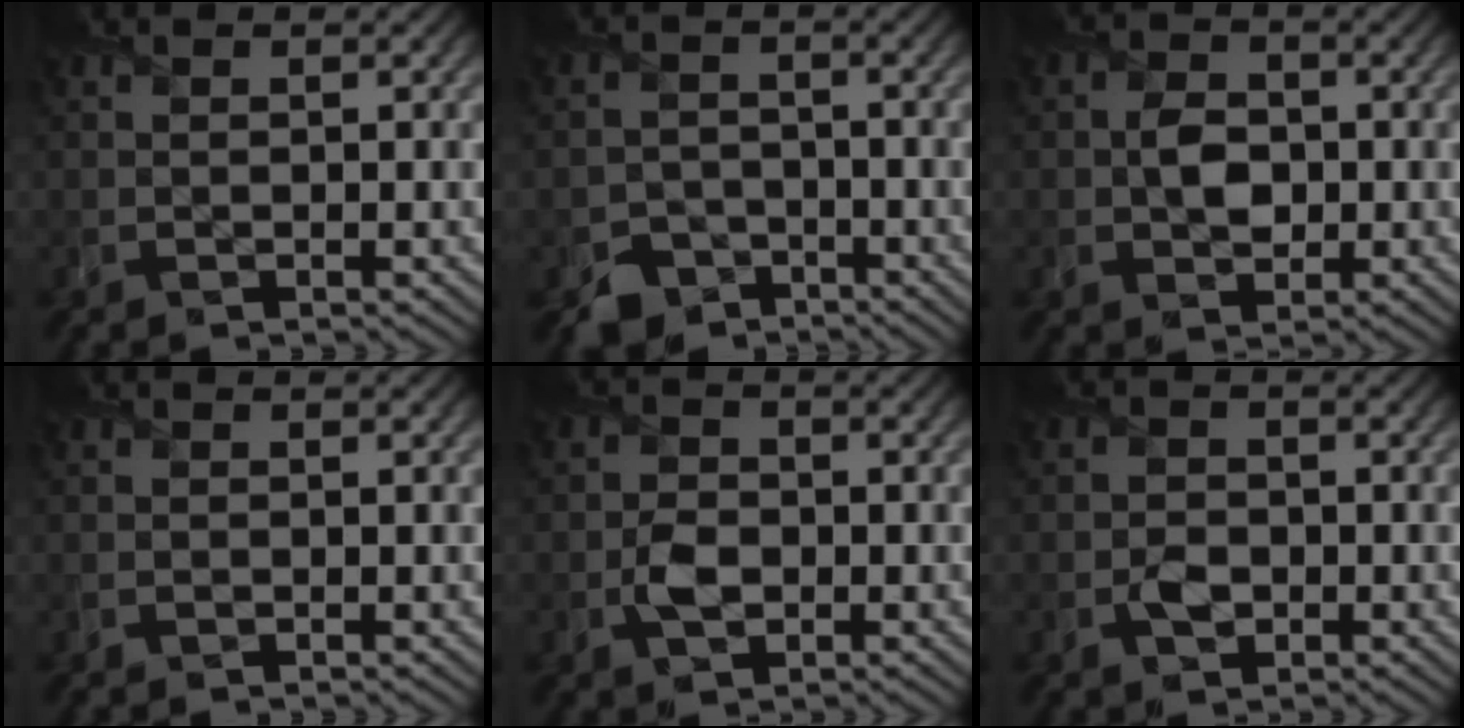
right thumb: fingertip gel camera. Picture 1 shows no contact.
{"total": 4.0, "force": [-3.0, 2.5, 0.7], "torque": [-0.007, -0.004, -0.059]}
{"total": 3.5, "force": [-0.3, 2.8, 2.2], "torque": [-0.045, -0.004, -0.009]}
{"total": 0.0}
{"total": 2.9, "force": [-0.8, 2.1, 1.8], "torque": [-0.034, -0.003, -0.019]}
{"total": 2.0, "force": [-0.8, 1.6, 1.0], "torque": [-0.018, -0.004, -0.018]}